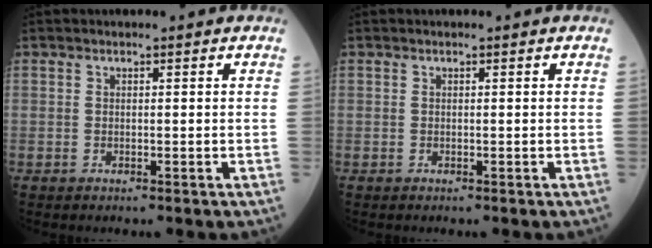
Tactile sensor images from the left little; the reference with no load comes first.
{"total": 0.0}